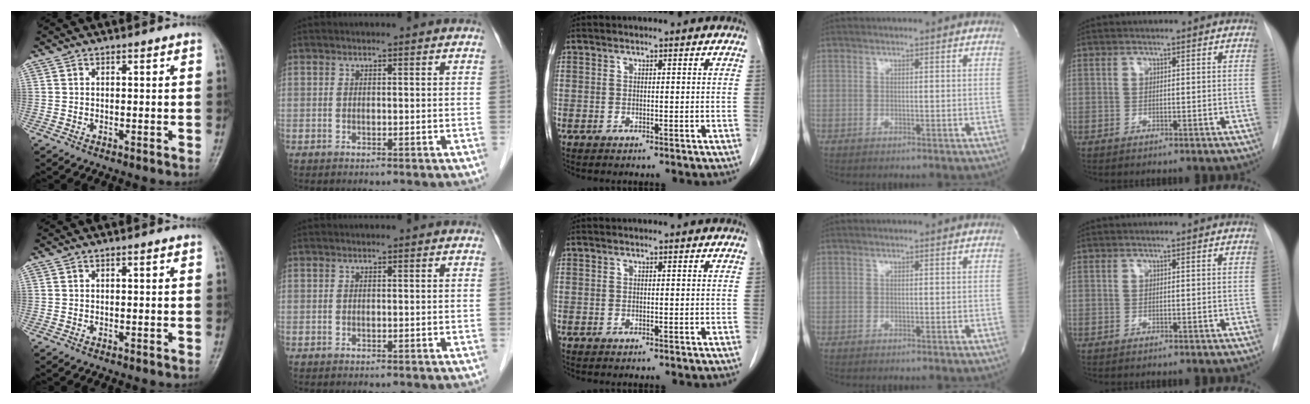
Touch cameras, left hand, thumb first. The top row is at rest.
{}